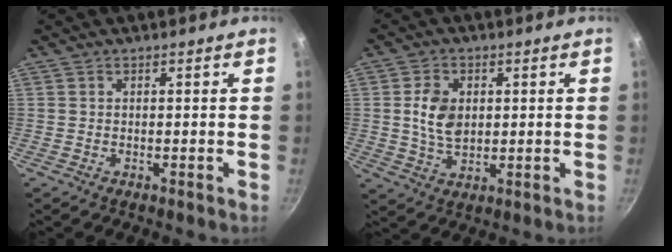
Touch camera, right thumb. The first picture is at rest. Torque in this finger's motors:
{"motor_torque": [0.06, 0.06, 0.07, -0.06, 0.01]}